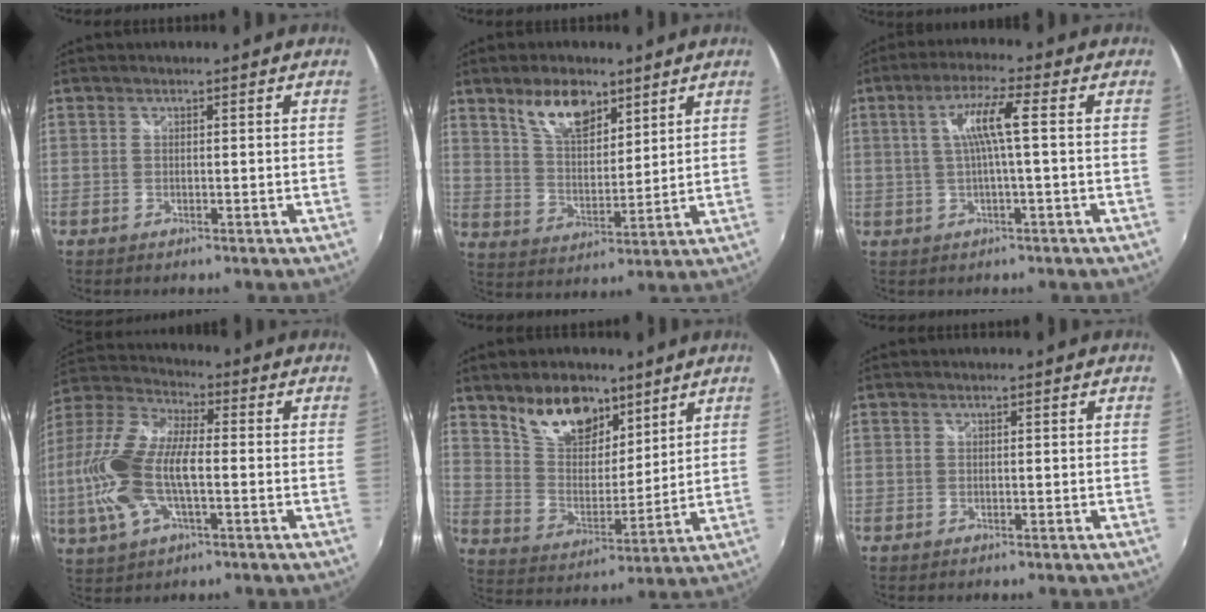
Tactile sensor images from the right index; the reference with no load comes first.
{"total": 9.8, "force": [6.3, 4.5, 6.1], "torque": [-0.104, 0.008, 0.119]}
{"total": 6.2, "force": [0.5, -0.1, 6.2], "torque": [-0.121, 0.006, 0.013]}
{"total": 16.3, "force": [-2.3, 7.1, 14.4], "torque": [-0.312, 0.007, -0.047]}
{"total": 13.0, "force": [8.9, 6.8, 6.6], "torque": [-0.117, 0.011, 0.168]}
{"total": 0.0}